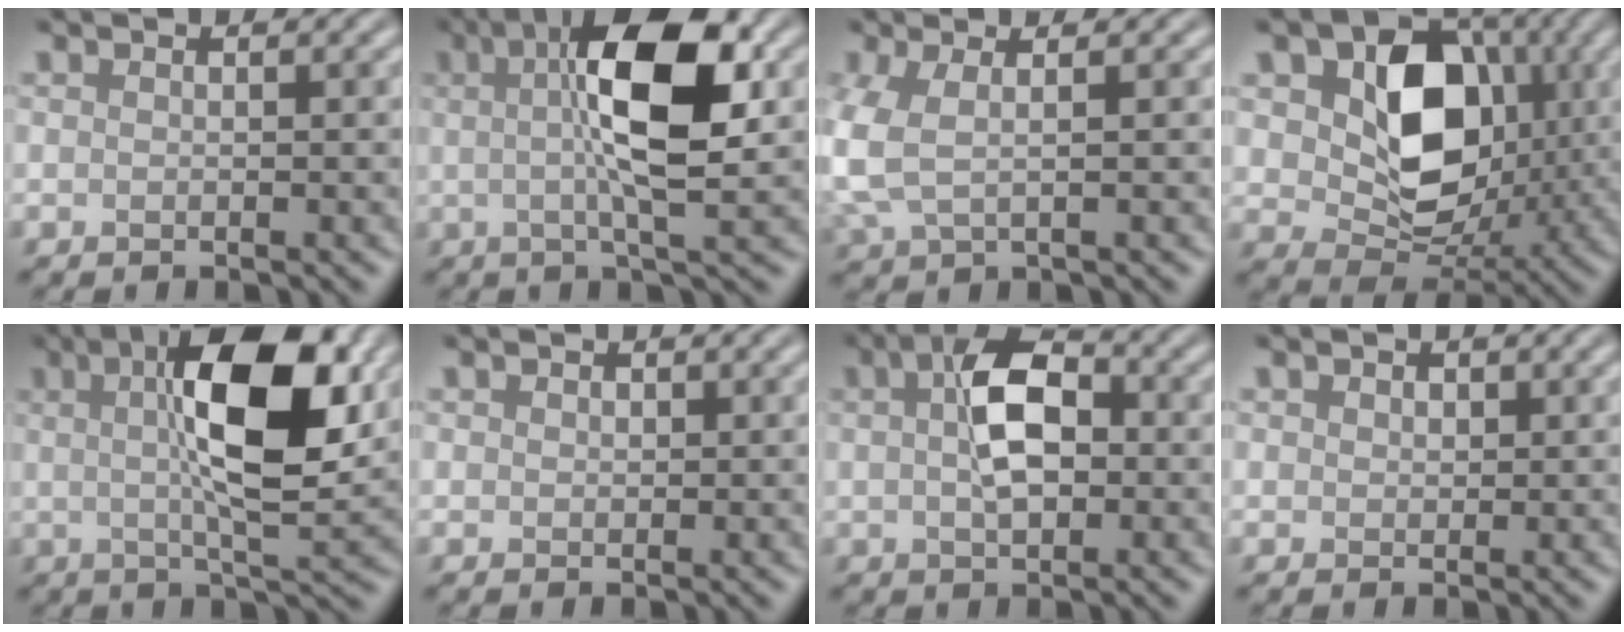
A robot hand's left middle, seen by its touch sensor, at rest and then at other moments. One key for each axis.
{"total": 8.5, "fx": 1.7, "fy": 1.9, "fz": 8.1, "tx": -0.126, "ty": 0.014, "tz": 0.034}
{"total": 2.6, "fx": 0.1, "fy": 1.1, "fz": 2.3, "tx": -0.084, "ty": 0.007, "tz": 0.011}
{"total": 9.2, "fx": 1.8, "fy": 6.8, "fz": 5.9, "tx": -0.119, "ty": -0.006, "tz": 0.044}
{"total": 9.9, "fx": 2.3, "fy": 2.5, "fz": 9.3, "tx": -0.152, "ty": 0.012, "tz": 0.049}
{"total": 0.9, "fx": 0.3, "fy": -0.2, "fz": -0.8, "tx": 0.005, "ty": 0.005, "tz": 0.016}
{"total": 4.7, "fx": 0.8, "fy": 2.4, "fz": 4.0, "tx": -0.080, "ty": 0.018, "tz": 0.016}
{"total": 1.0, "fx": 0.7, "fy": 0.3, "fz": -0.6, "tx": 0.000, "ty": 0.005, "tz": 0.017}